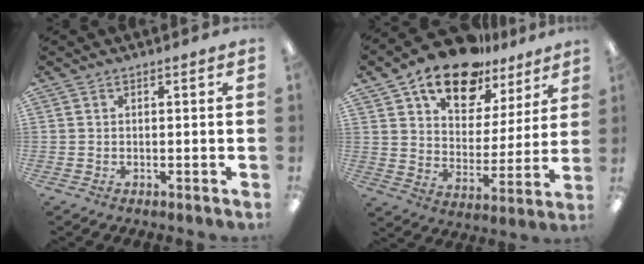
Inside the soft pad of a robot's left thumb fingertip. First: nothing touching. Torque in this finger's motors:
{"motor_torque": [0.51, 0.66, 1.31, -1.46, 0.22]}